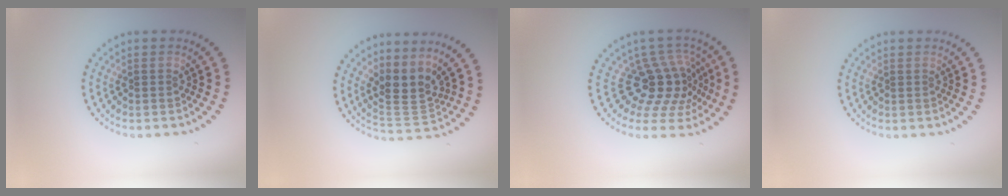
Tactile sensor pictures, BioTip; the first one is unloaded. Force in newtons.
{"total": 3.3, "press": 2.6, "slide": 2.0}
{"total": 4.5, "press": 3.4, "slide": 3.1}
{"total": 0.0}